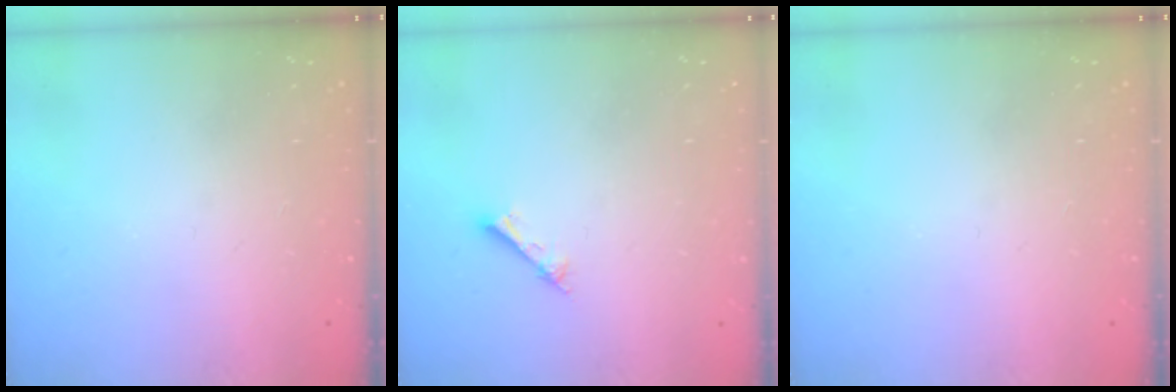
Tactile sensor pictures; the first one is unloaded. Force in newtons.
{"total": 1.5, "press": 1.5, "slide": 0.2}
{"total": 0.0}